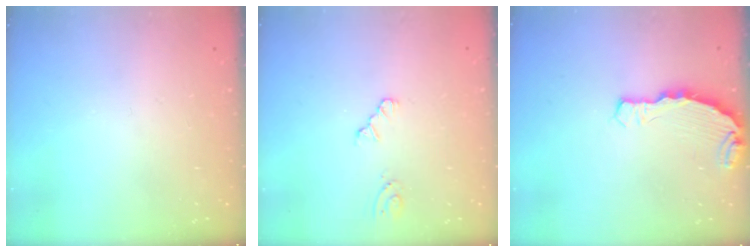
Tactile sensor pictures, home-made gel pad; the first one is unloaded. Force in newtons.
{"total": 2.2, "press": 2.2, "slide": 0.3}
{"total": 4.7, "press": 4.7, "slide": 0.5}